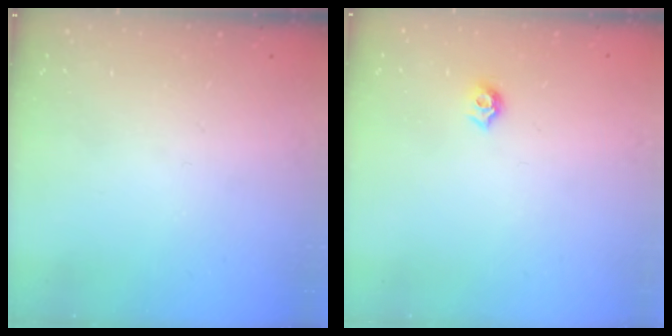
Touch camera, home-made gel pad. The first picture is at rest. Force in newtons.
{"total": 5.8, "press": 5.7, "slide": 0.8}